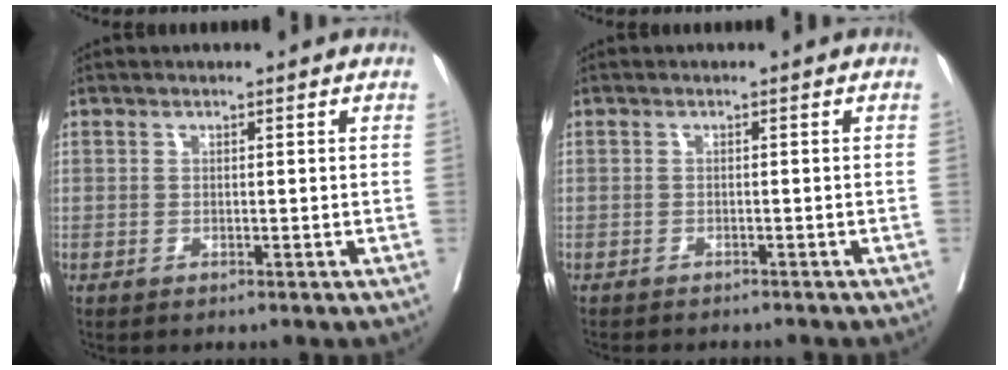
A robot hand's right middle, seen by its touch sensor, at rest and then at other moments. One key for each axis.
{"total": 5.5, "fx": -5.0, "fy": 1.2, "fz": 2.0, "tx": -0.023, "ty": -0.005, "tz": -0.064}